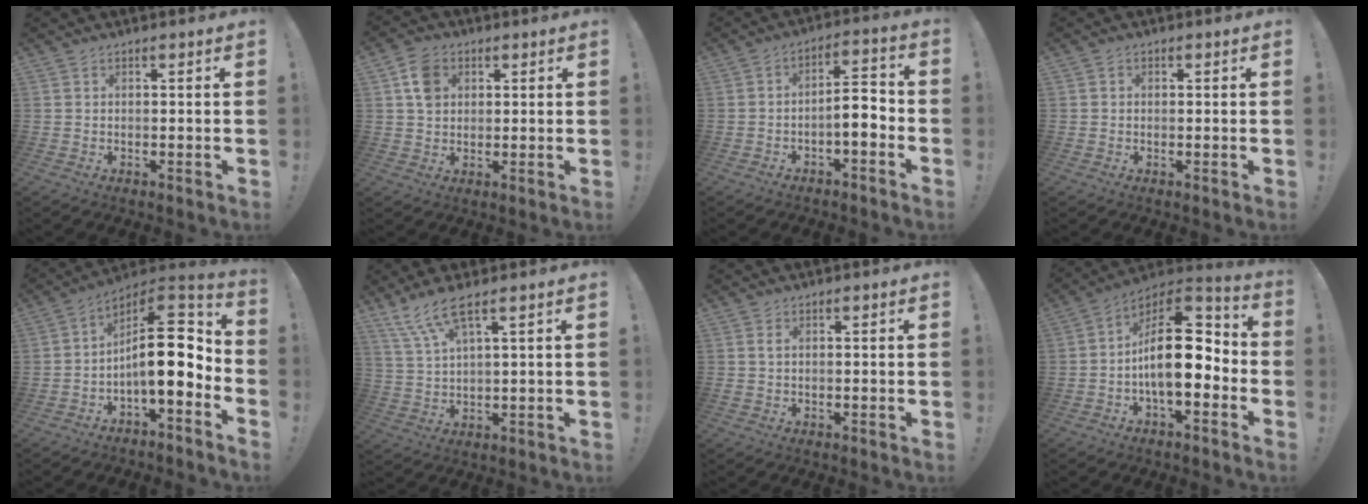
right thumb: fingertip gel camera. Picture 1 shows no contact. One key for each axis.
{"total": 7.8, "fx": 2.5, "fy": 6.1, "fz": 4.2, "tx": -0.058, "ty": 0.005, "tz": 0.051}
{"total": 7.6, "fx": -3.1, "fy": 2.6, "fz": 6.4, "tx": -0.094, "ty": 0.014, "tz": -0.052}
{"total": 0.8, "fx": -0.2, "fy": 0.7, "fz": 0.3, "tx": 0.002, "ty": 0.000, "tz": -0.005}
{"total": 15.9, "fx": -0.8, "fy": 6.9, "fz": 14.3, "tx": -0.209, "ty": 0.000, "tz": -0.011}
{"total": 8.1, "fx": 5.6, "fy": 1.4, "fz": 5.7, "tx": -0.127, "ty": -0.018, "tz": 0.106}
{"total": 1.1, "fx": 0.3, "fy": 0.4, "fz": 1.0, "tx": -0.022, "ty": 0.003, "tz": 0.005}
{"total": 18.9, "fx": -1.1, "fy": 9.9, "fz": 16.1, "tx": -0.260, "ty": 0.011, "tz": -0.014}